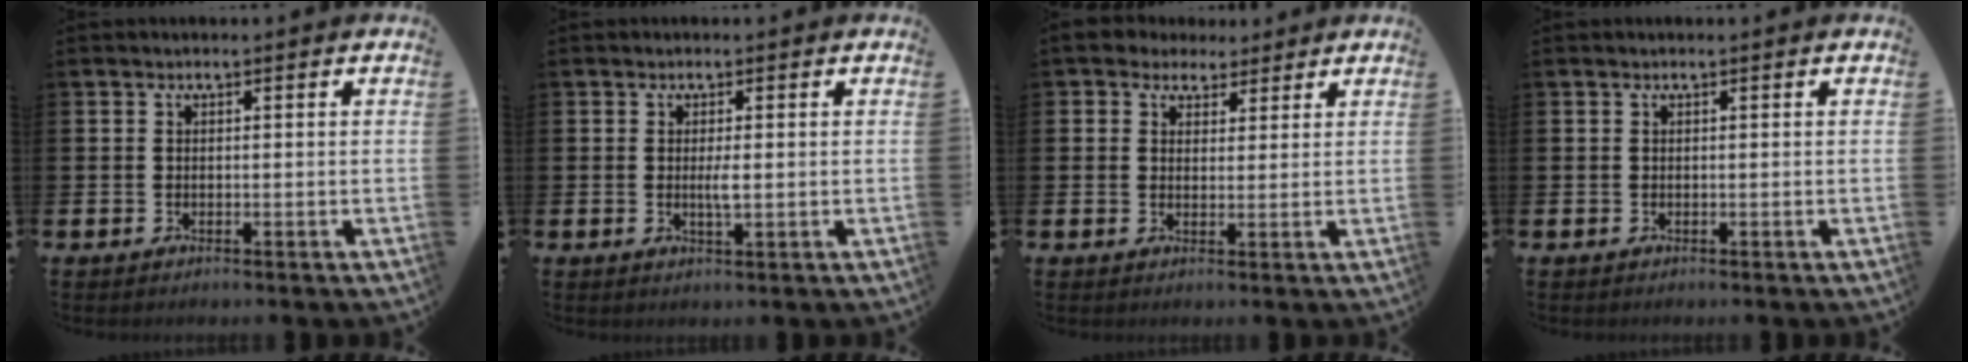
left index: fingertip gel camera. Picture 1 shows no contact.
{"total": 1.7, "force": [0.1, 0.3, 1.6], "torque": [-0.026, -0.005, 0.000]}
{"total": 3.7, "force": [3.0, 2.2, 0.2], "torque": [-0.006, -0.012, 0.051]}
{"total": 0.0}